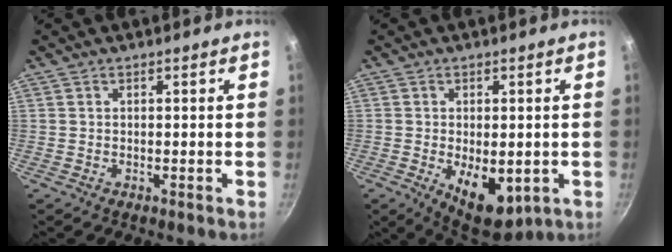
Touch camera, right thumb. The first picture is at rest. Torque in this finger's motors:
{"motor_torque": [-0.24, 0.59, -0.07, 0.13, 0.09]}